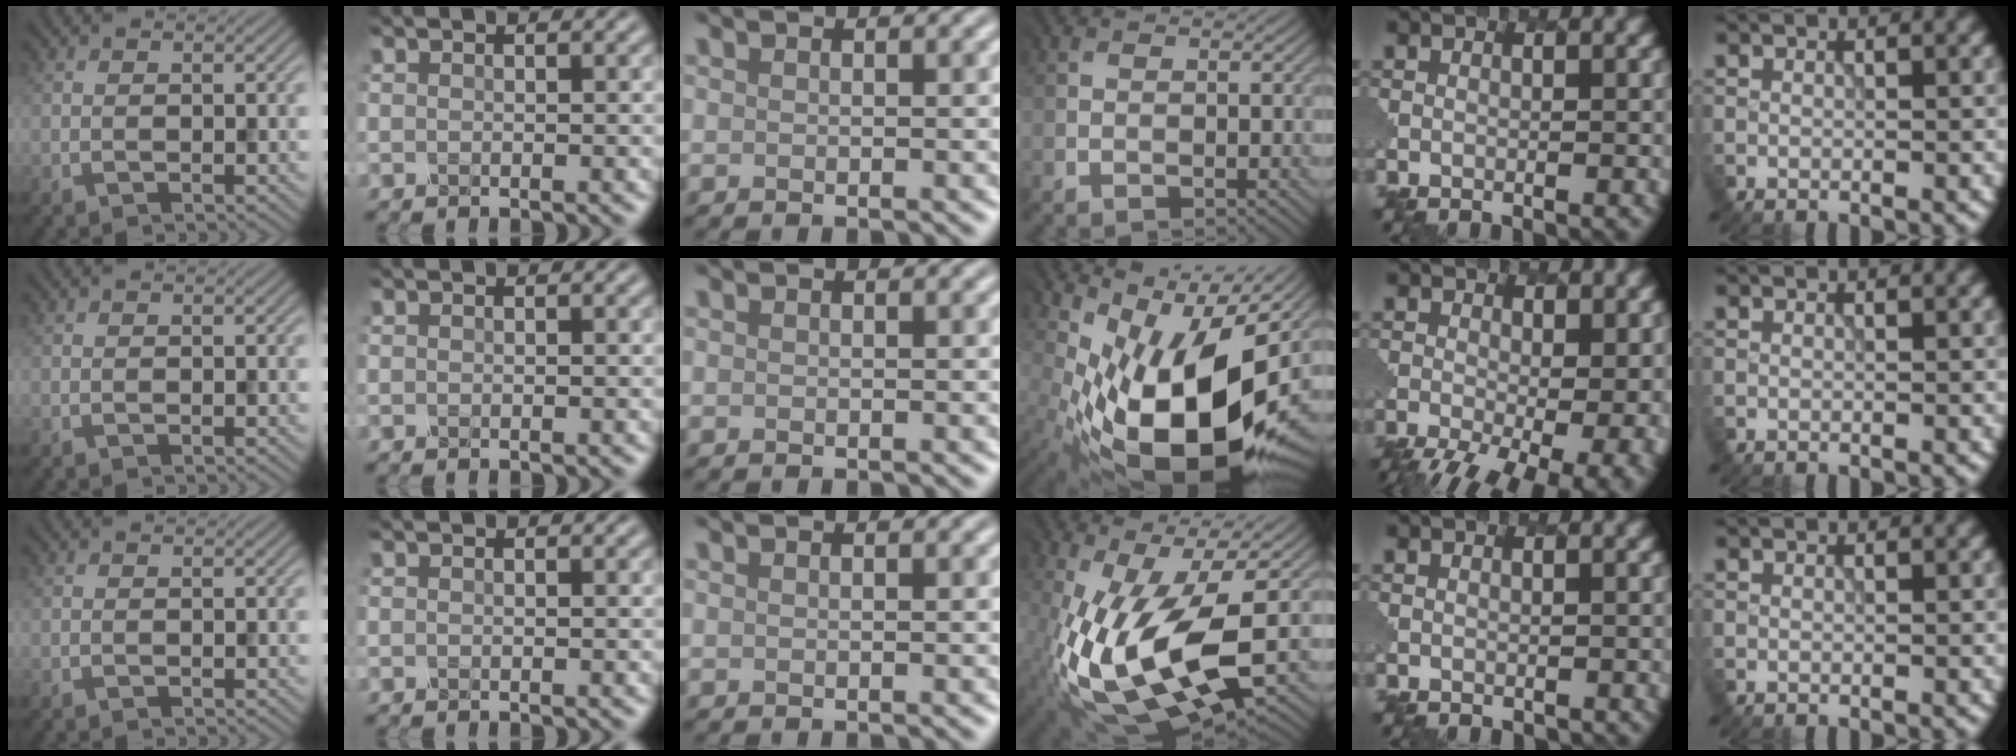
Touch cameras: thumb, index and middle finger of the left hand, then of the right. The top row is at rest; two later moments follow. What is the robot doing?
{"motion": "dispense", "object": "toothpaste"}